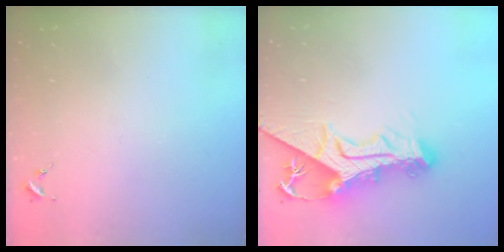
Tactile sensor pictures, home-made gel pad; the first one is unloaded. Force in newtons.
{"total": 17.2, "press": 17.1, "slide": 1.6}